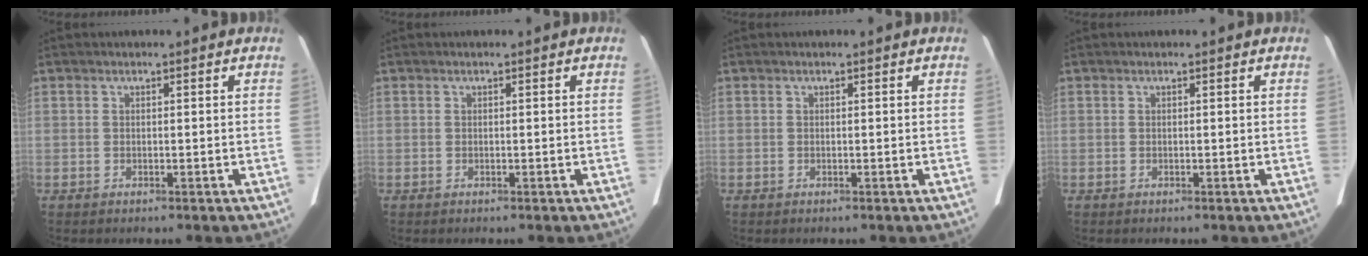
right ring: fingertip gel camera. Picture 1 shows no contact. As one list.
[{"total": 0.0}, {"total": 0.0}, {"total": 0.0}]